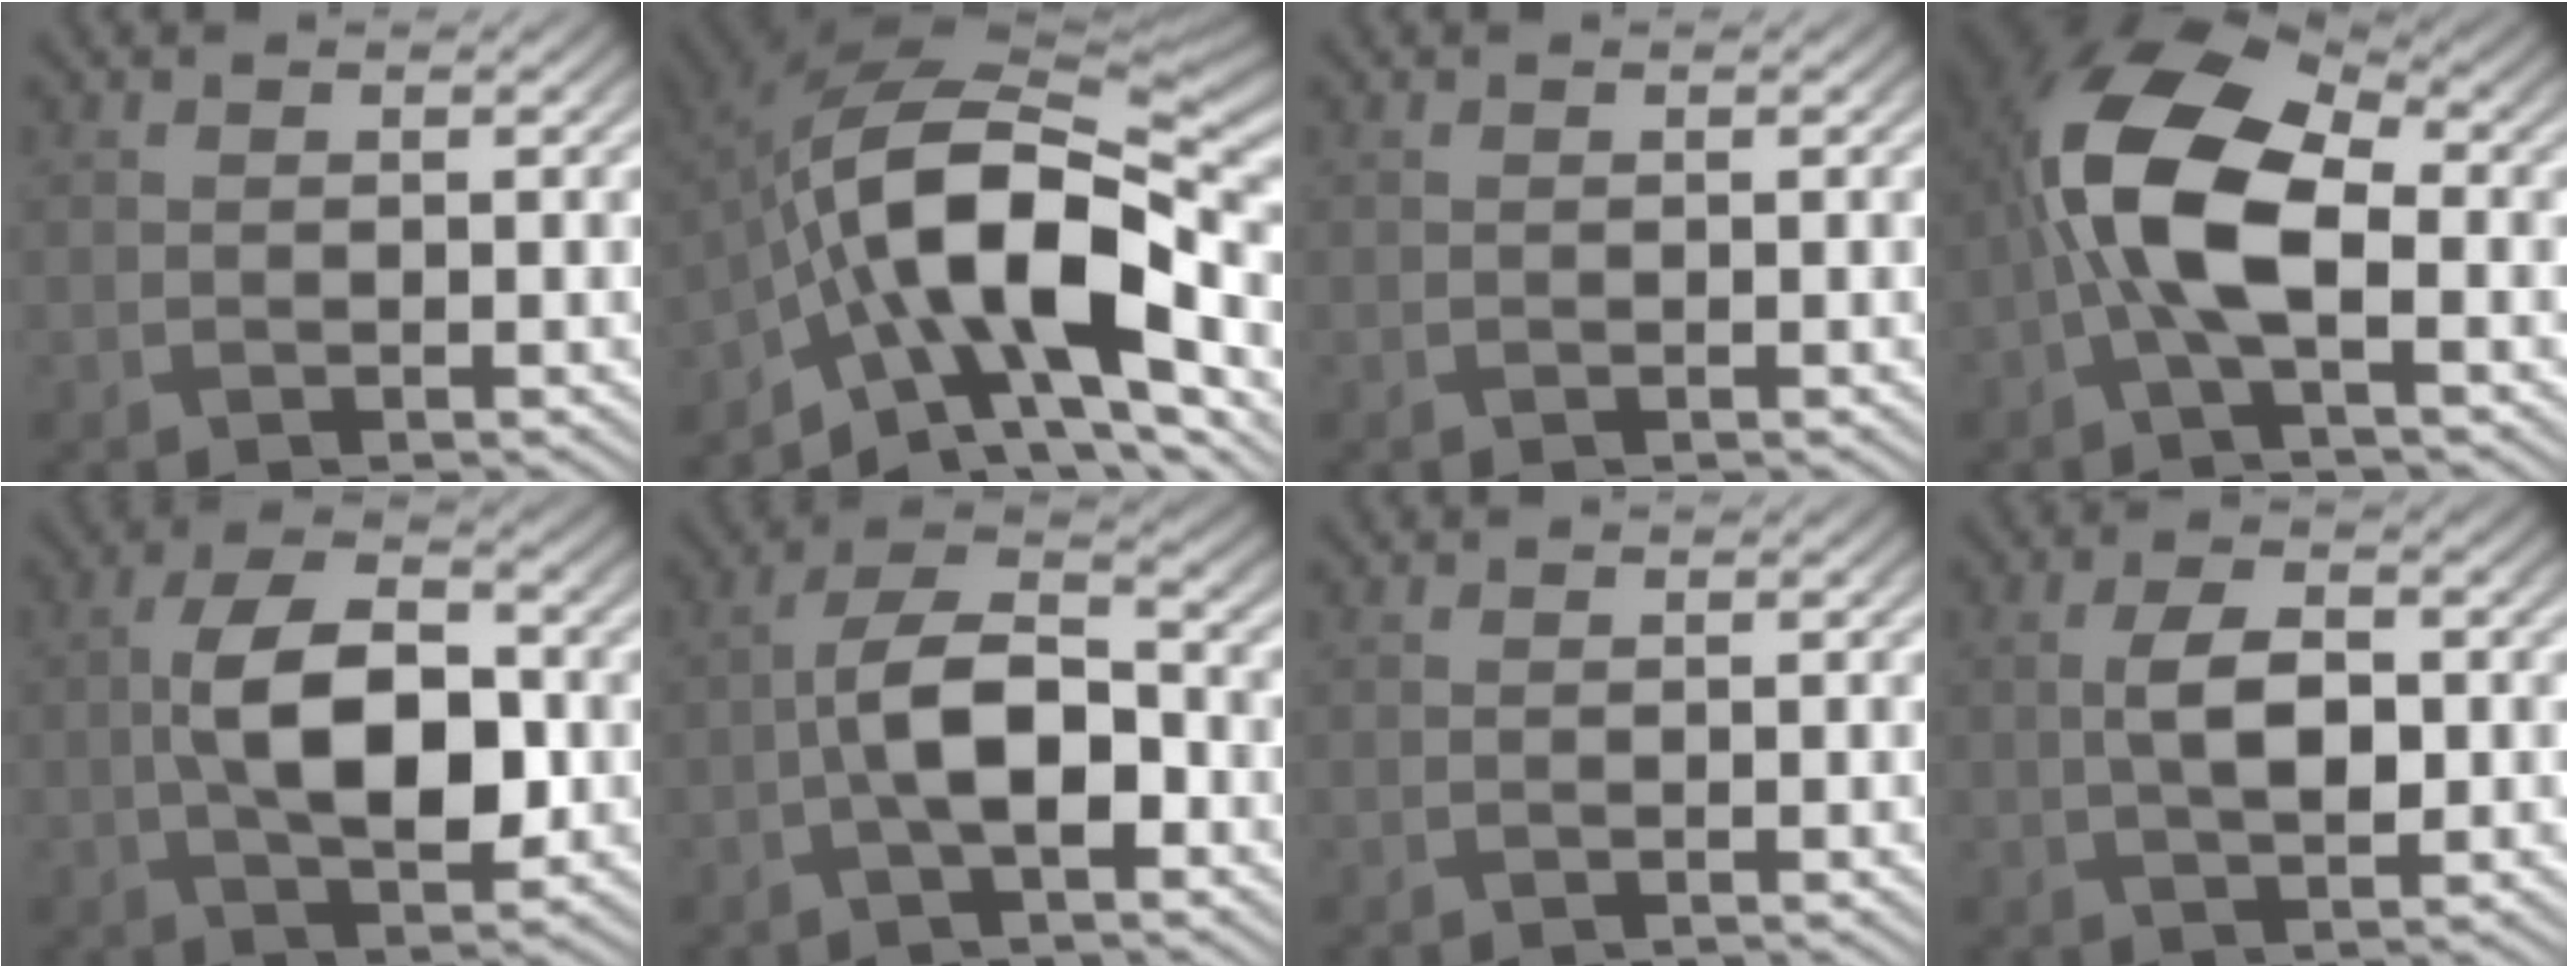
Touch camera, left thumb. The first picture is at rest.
{"total": 16.2, "force": [-5.0, 8.1, 13.1], "torque": [-0.225, -0.001, -0.099]}
{"total": 0.0}
{"total": 11.5, "force": [-1.1, 5.3, 10.1], "torque": [-0.216, 0.020, -0.033]}
{"total": 10.9, "force": [-0.9, 5.6, 9.3], "torque": [-0.177, 0.004, -0.018]}
{"total": 8.6, "force": [-2.3, 4.0, 7.2], "torque": [-0.132, 0.020, -0.050]}
{"total": 0.0}
{"total": 5.3, "force": [0.0, 2.6, 4.6], "torque": [-0.098, 0.004, 0.002]}